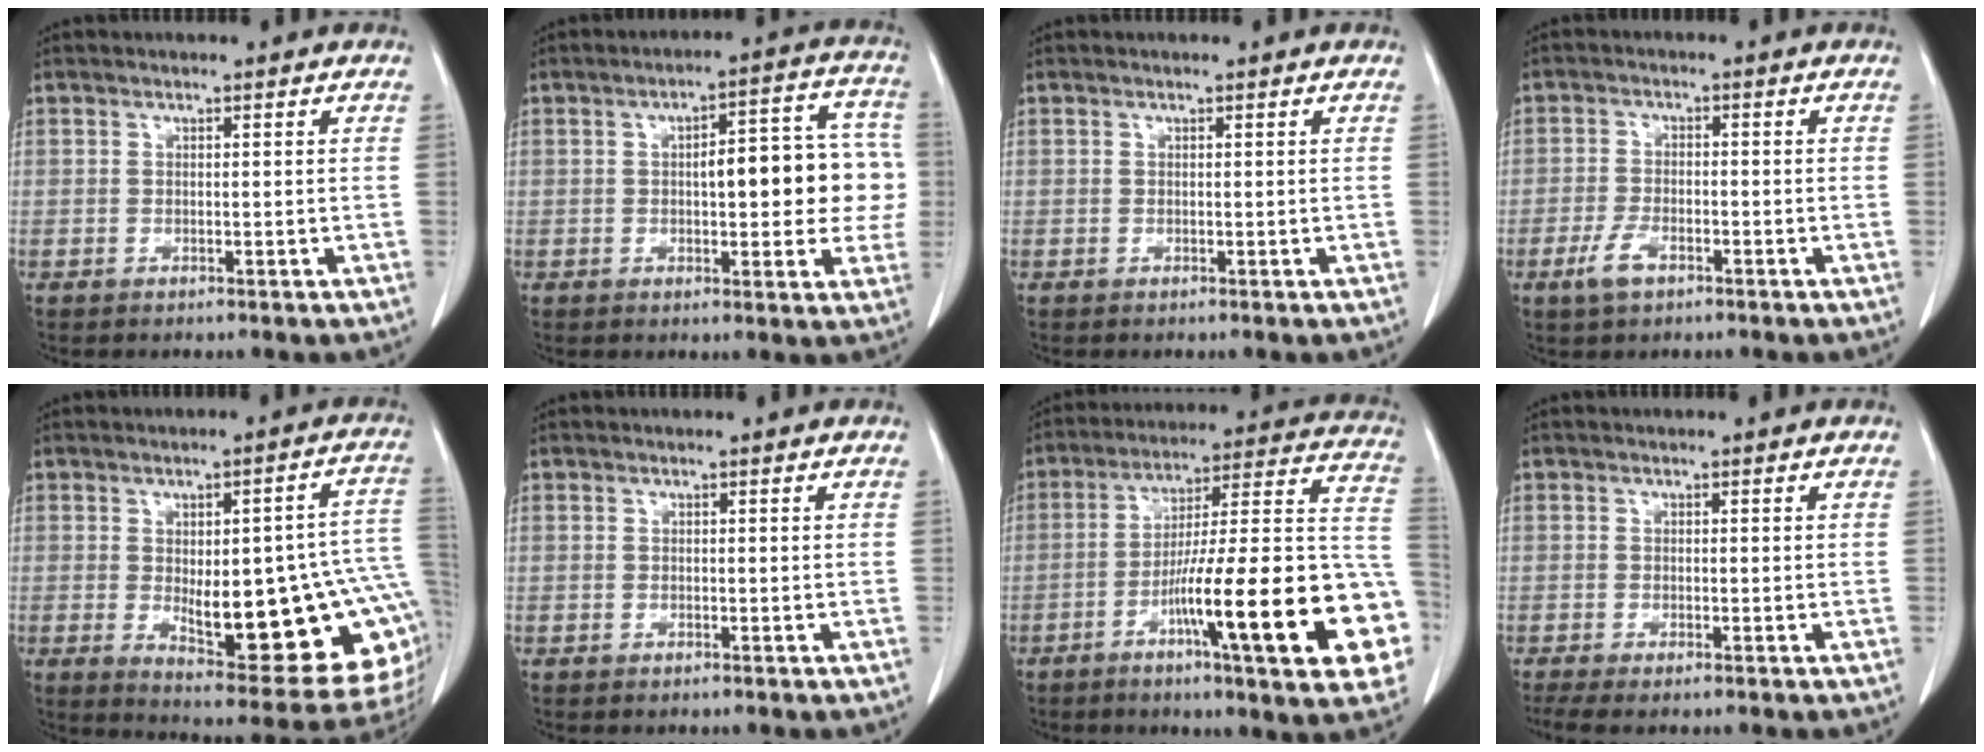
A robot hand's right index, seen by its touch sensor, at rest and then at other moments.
{"total": 12.5, "force": [0.1, 4.3, 11.8], "torque": [-0.140, 0.039, 0.006]}
{"total": 0.0}
{"total": 4.1, "force": [-2.3, 1.9, 2.7], "torque": [-0.061, 0.000, -0.042]}
{"total": 22.7, "force": [-3.0, 6.6, 21.5], "torque": [-0.193, 0.014, -0.011]}
{"total": 0.0}
{"total": 24.9, "force": [-8.6, 2.0, 23.2], "torque": [-0.255, 0.008, -0.123]}
{"total": 2.8, "force": [-1.9, 0.4, 1.9], "torque": [-0.040, -0.006, -0.037]}